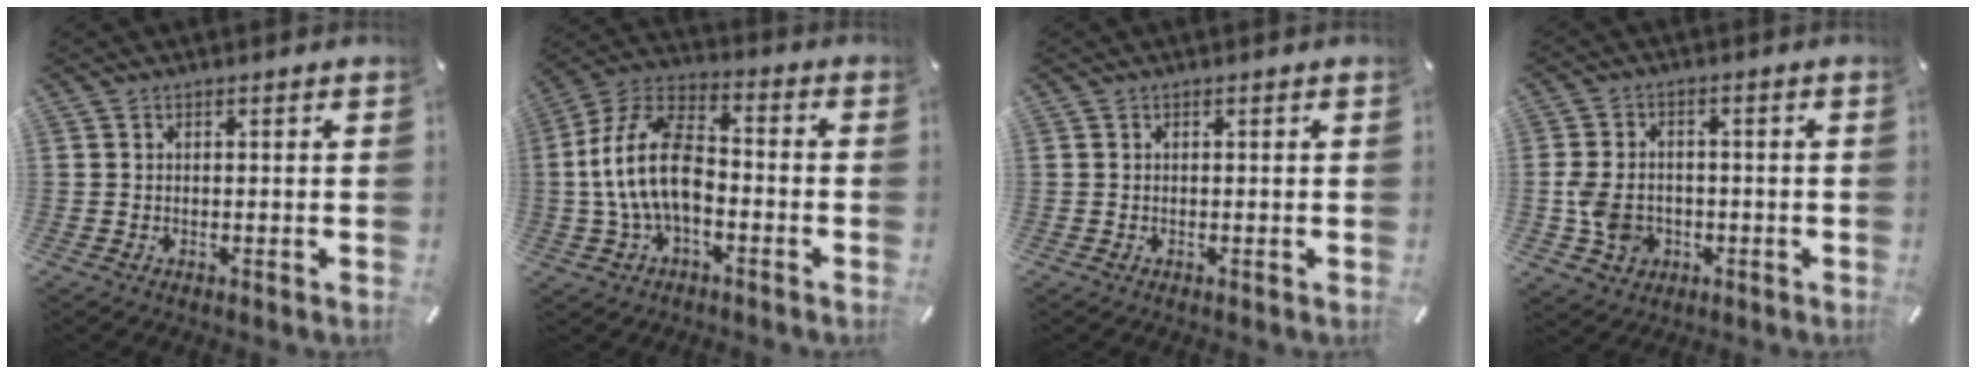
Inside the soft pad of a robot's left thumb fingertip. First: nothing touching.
{"total": 15.0, "force": [-3.1, 8.8, 11.8], "torque": [-0.250, 0.020, -0.060]}
{"total": 0.0}
{"total": 7.4, "force": [-1.7, 6.2, 3.7], "torque": [-0.081, 0.010, -0.028]}